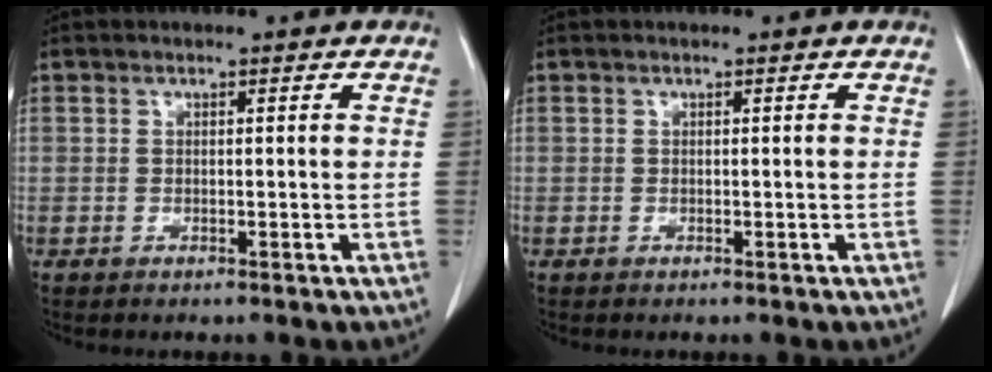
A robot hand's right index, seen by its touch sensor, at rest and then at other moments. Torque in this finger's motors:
{"motor_torque": [0.00, 0.00, 0.00, 0.00]}